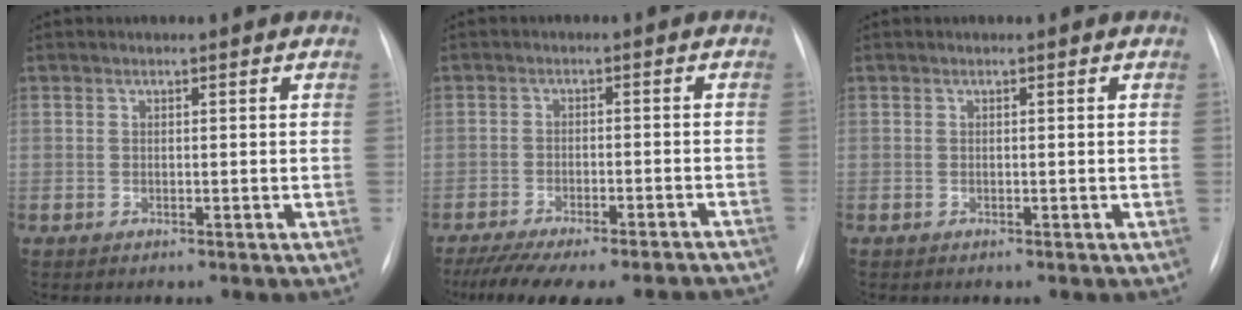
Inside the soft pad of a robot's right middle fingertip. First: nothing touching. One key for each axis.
{"total": 18.8, "fx": -16.3, "fy": 4.2, "fz": 8.2, "tx": -0.134, "ty": -0.016, "tz": -0.216}
{"total": 0.0}